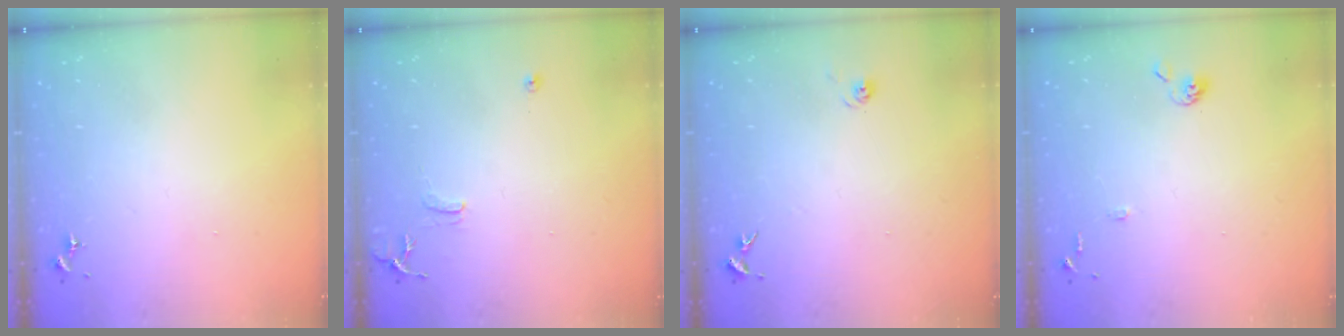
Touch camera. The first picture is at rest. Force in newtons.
{"total": 7.2, "press": 7.2, "slide": 0.8}
{"total": 5.8, "press": 5.8, "slide": 0.5}
{"total": 7.0, "press": 7.0, "slide": 0.7}